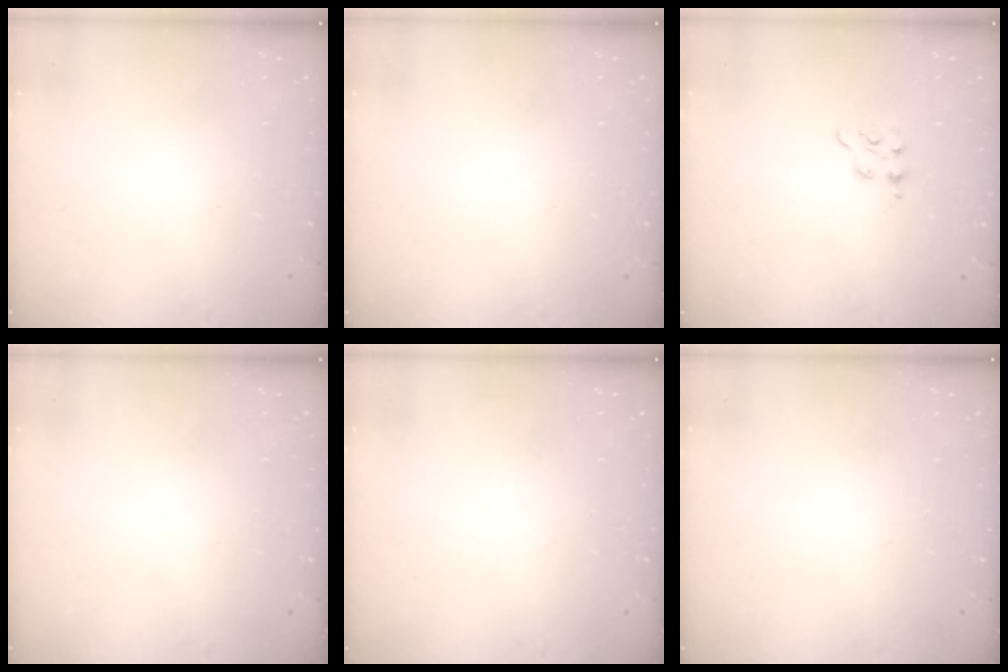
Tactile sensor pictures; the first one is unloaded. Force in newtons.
{"total": 0.0}
{"total": 2.1, "press": 2.1, "slide": 0.5}
{"total": 0.0}
{"total": 0.0}
{"total": 0.0}